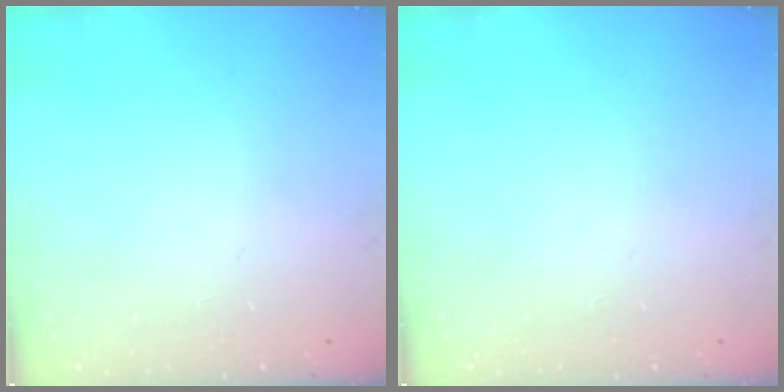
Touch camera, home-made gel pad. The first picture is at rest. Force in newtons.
{"total": 0.0}